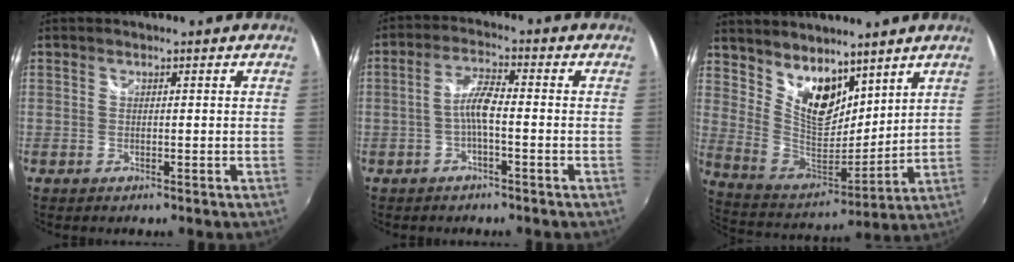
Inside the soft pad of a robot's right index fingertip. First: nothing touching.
{"total": 4.5, "force": [-1.5, 0.8, 4.2], "torque": [-0.087, 0.011, -0.030]}
{"total": 12.8, "force": [9.2, 6.5, 6.3], "torque": [-0.112, 0.000, 0.181]}